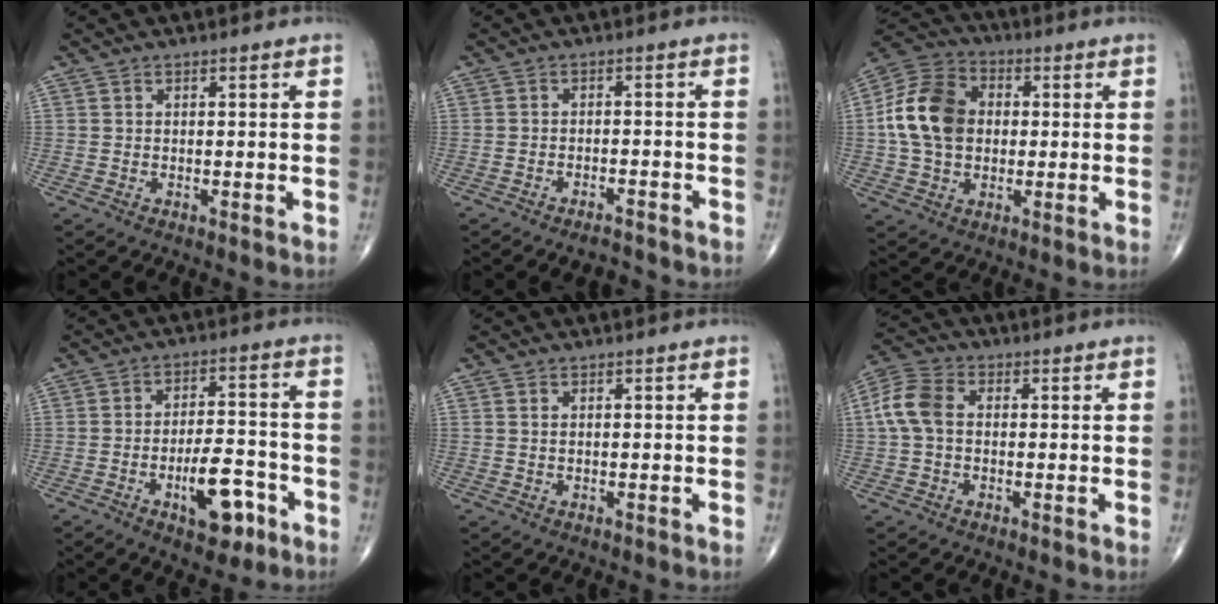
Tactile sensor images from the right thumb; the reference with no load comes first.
{"total": 4.4, "force": [-3.7, 1.5, 1.6], "torque": [-0.024, 0.017, -0.050]}
{"total": 14.3, "force": [0.8, 10.5, 9.7], "torque": [-0.168, 0.022, 0.006]}
{"total": 10.2, "force": [-4.5, 4.6, 7.9], "torque": [-0.104, 0.033, -0.065]}
{"total": 0.5, "force": [0.2, 0.2, 0.4], "torque": [-0.008, 0.001, 0.005]}
{"total": 7.4, "force": [0.5, 5.1, 5.4], "torque": [-0.120, 0.022, 0.002]}